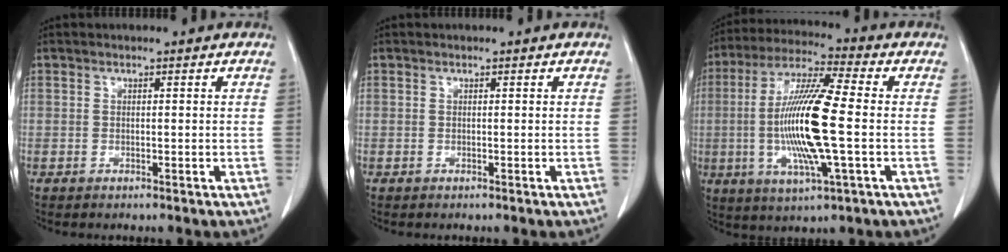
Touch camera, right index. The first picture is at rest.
{"total": 0.0}
{"total": 15.7, "force": [-1.5, 1.2, 15.6], "torque": [-0.312, -0.006, -0.032]}